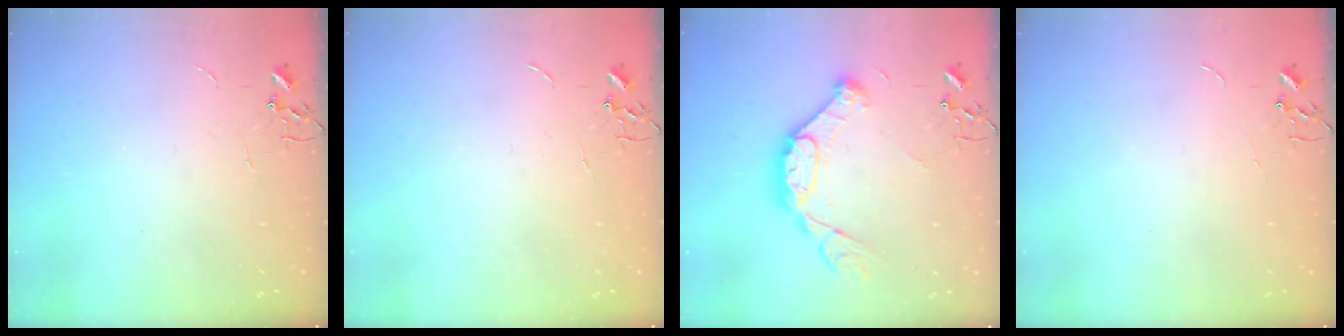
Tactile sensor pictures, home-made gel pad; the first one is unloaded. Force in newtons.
{"total": 0.0}
{"total": 15.0, "press": 15.0, "slide": 0.9}
{"total": 0.0}